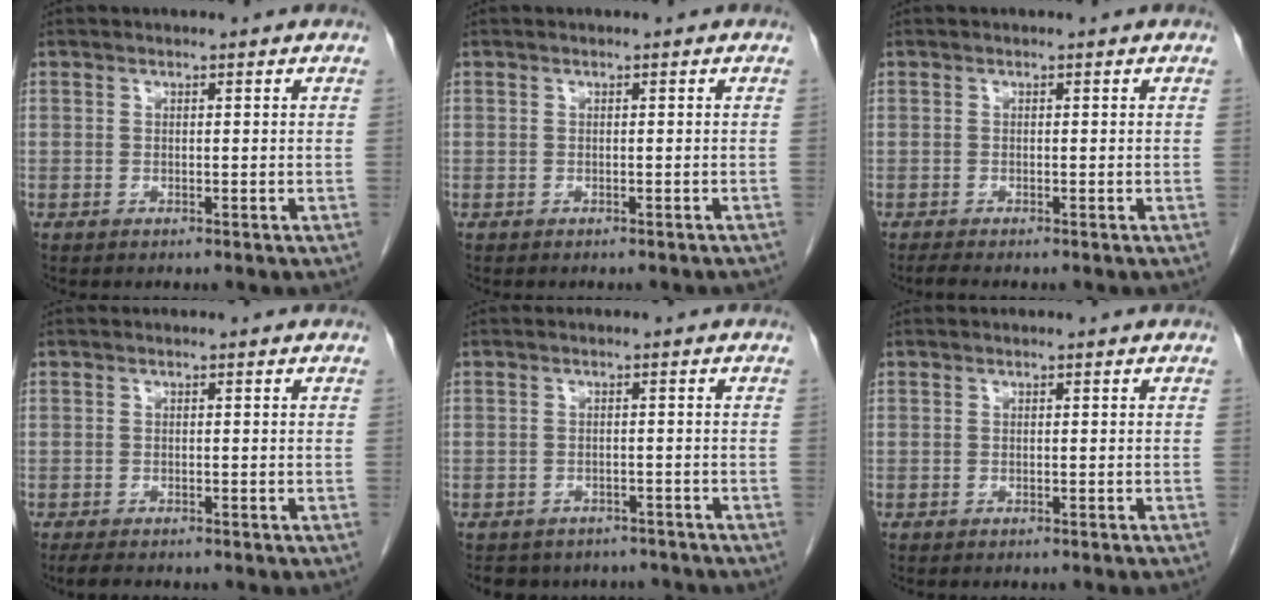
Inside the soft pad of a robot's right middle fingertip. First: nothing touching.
{"total": 3.2, "force": [-2.9, 0.7, 1.1], "torque": [-0.017, -0.009, -0.031]}
{"total": 1.1, "force": [-1.0, -0.2, 0.6], "torque": [-0.019, -0.004, -0.019]}
{"total": 2.7, "force": [-2.2, 0.7, 1.4], "torque": [-0.029, -0.009, -0.030]}
{"total": 7.9, "force": [-7.0, 3.7, 0.9], "torque": [-0.009, 0.012, -0.078]}
{"total": 1.9, "force": [-1.7, 0.0, 0.8], "torque": [-0.014, 0.000, -0.019]}